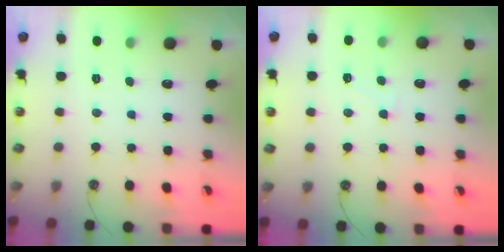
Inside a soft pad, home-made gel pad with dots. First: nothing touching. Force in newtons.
{"total": 0.7, "press": 0.5, "slide": 0.5}